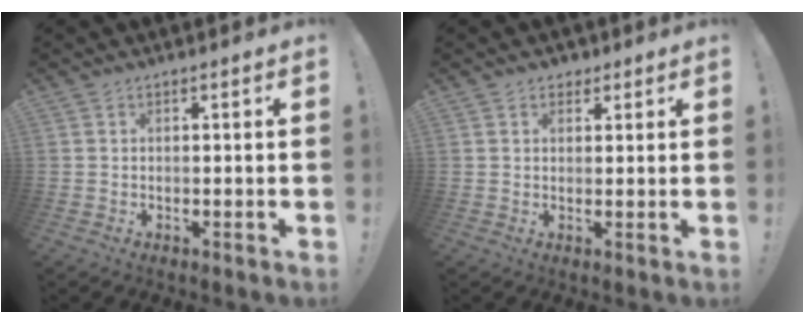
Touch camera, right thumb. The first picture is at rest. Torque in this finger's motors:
{"motor_torque": [-0.11, -0.11, -0.23, 0.23, 0.04]}